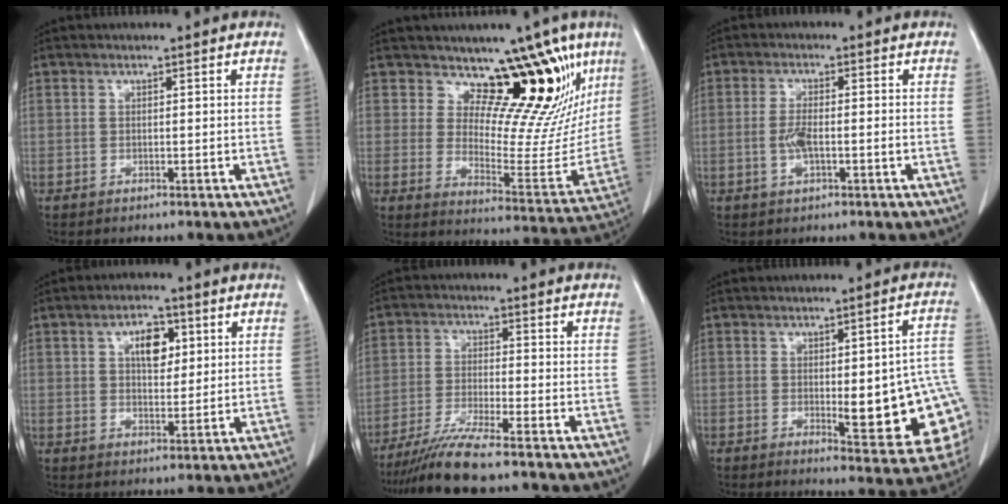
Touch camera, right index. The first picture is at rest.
{"total": 16.4, "force": [11.2, 6.5, 10.1], "torque": [-0.102, -0.029, 0.145]}
{"total": 3.5, "force": [-0.8, 0.9, 3.3], "torque": [-0.072, 0.000, -0.013]}
{"total": 5.6, "force": [1.9, 2.9, 4.4], "torque": [-0.072, 0.007, 0.034]}
{"total": 8.0, "force": [-6.7, -0.4, 4.4], "torque": [-0.078, -0.028, -0.123]}
{"total": 15.1, "force": [-2.2, 3.7, 14.5], "torque": [-0.116, 0.013, -0.009]}